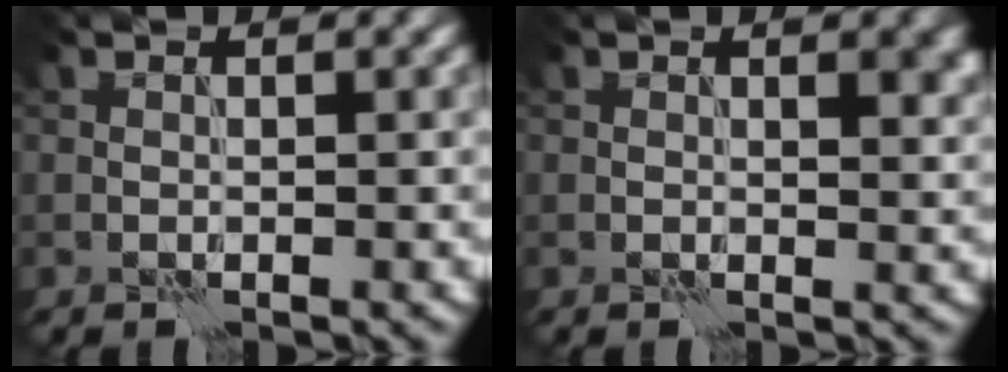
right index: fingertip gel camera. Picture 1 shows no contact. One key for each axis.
{"total": 2.2, "fx": 0.7, "fy": 1.0, "fz": 1.8, "tx": -0.019, "ty": -0.001, "tz": 0.012}